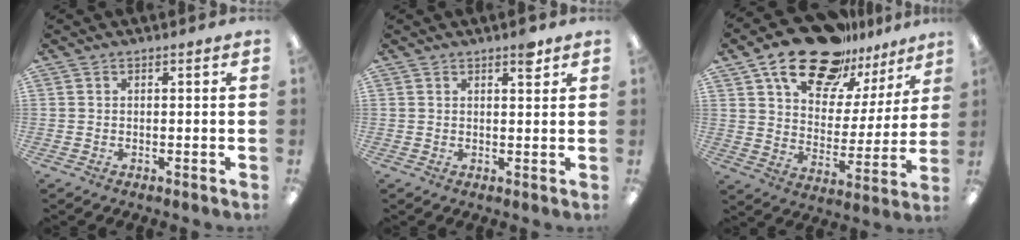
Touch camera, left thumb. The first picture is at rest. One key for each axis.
{"total": 3.3, "fx": 2.3, "fy": 1.1, "fz": 2.0, "tx": -0.011, "ty": -0.011, "tz": 0.033}
{"total": 20.5, "fx": 15.4, "fy": 9.5, "fz": 9.5, "tx": -0.162, "ty": -0.095, "tz": 0.271}